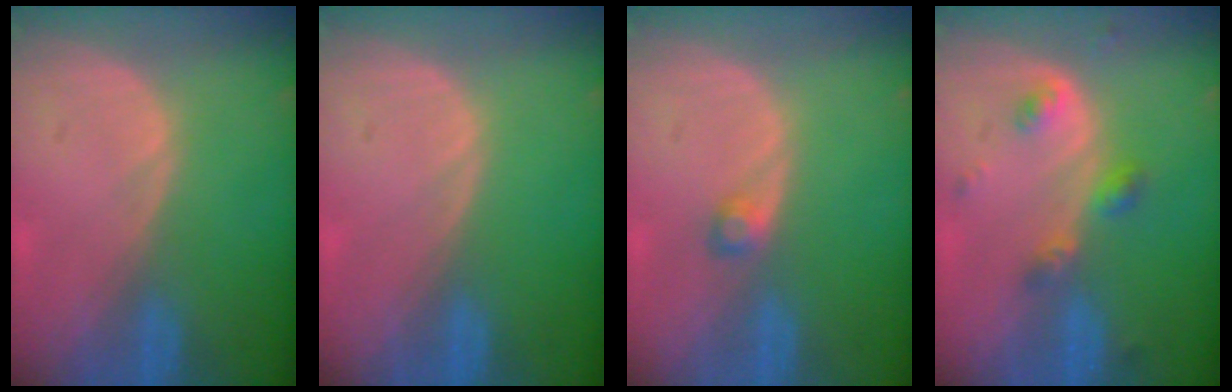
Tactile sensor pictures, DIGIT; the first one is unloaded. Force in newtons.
{"total": 0.0}
{"total": 1.6, "press": 1.6, "slide": 0.3}
{"total": 4.5, "press": 4.1, "slide": 1.9}